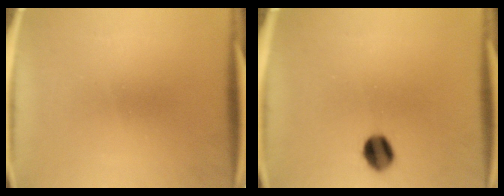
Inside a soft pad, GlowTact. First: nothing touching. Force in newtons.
{"total": 6.2}